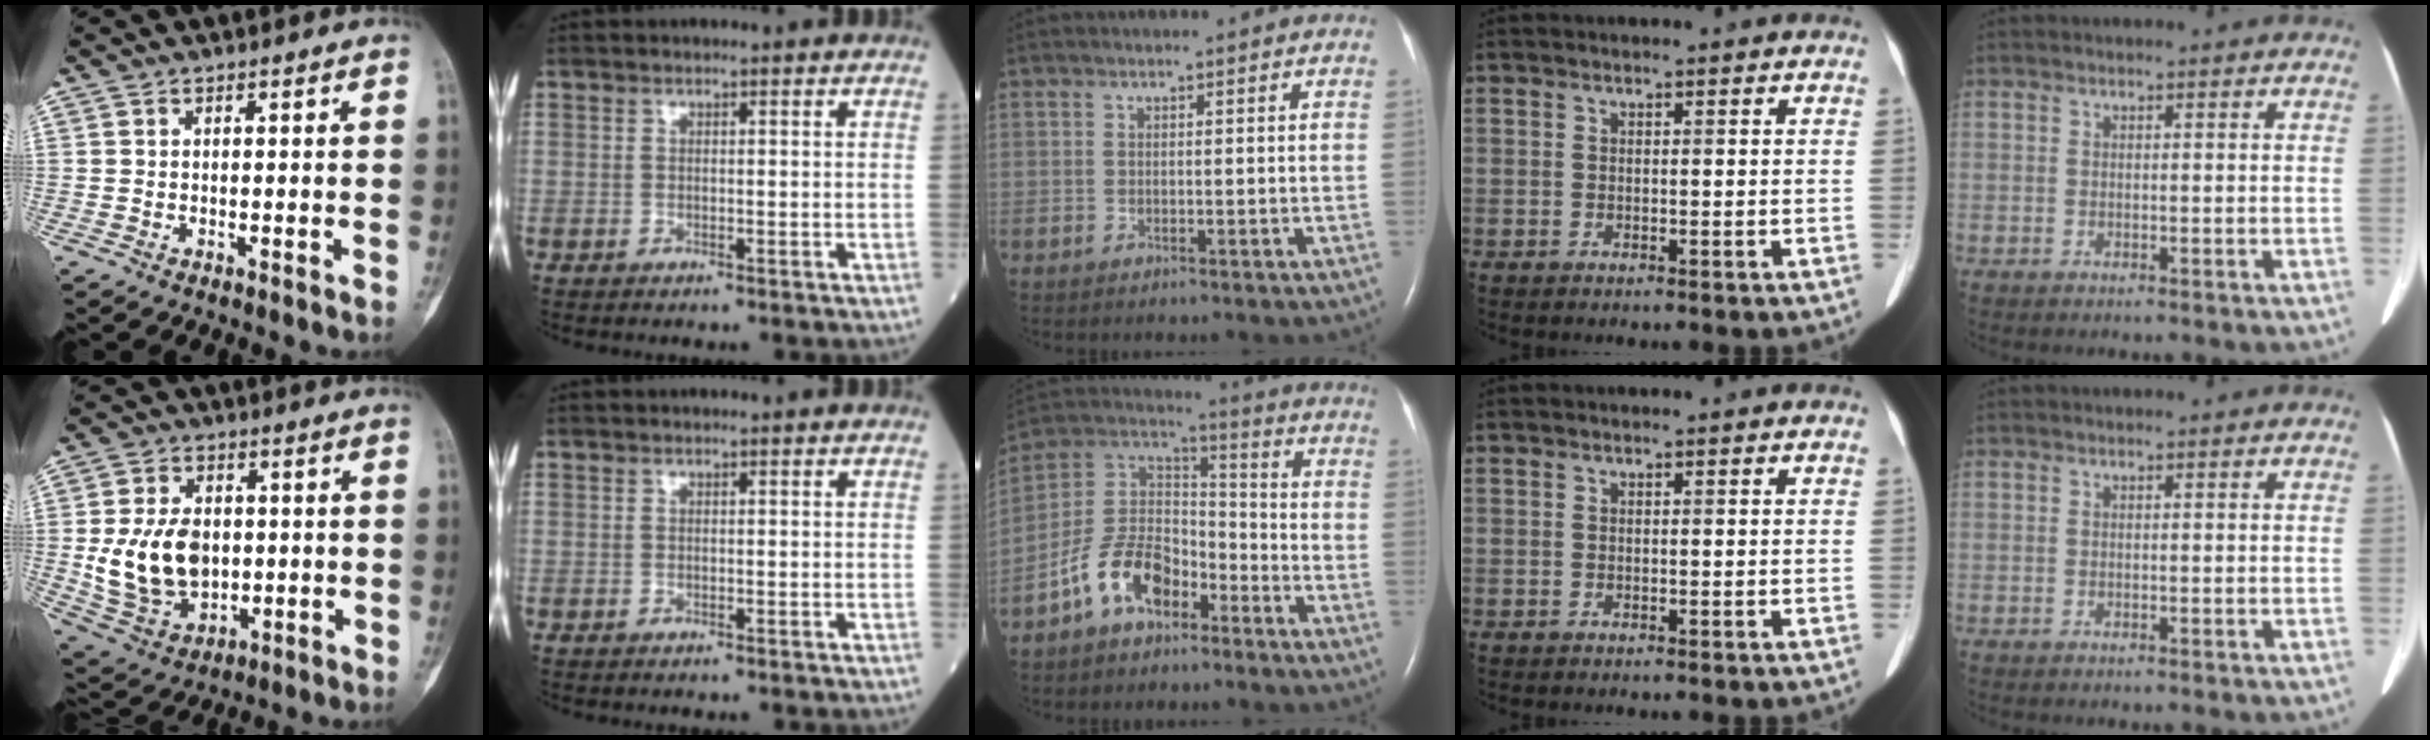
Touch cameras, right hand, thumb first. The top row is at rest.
{"thumb": {"total": 14.6, "force": [-0.2, 10.4, 10.3], "torque": [-0.164, -0.003, 0.015]}, "middle": {"total": 11.7, "force": [-6.9, 6.4, 6.9], "torque": [-0.152, 0.024, -0.133]}}